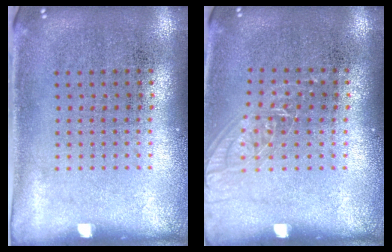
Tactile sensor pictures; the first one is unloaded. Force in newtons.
{"total": 1.1, "press": 1.1, "slide": 0.2}